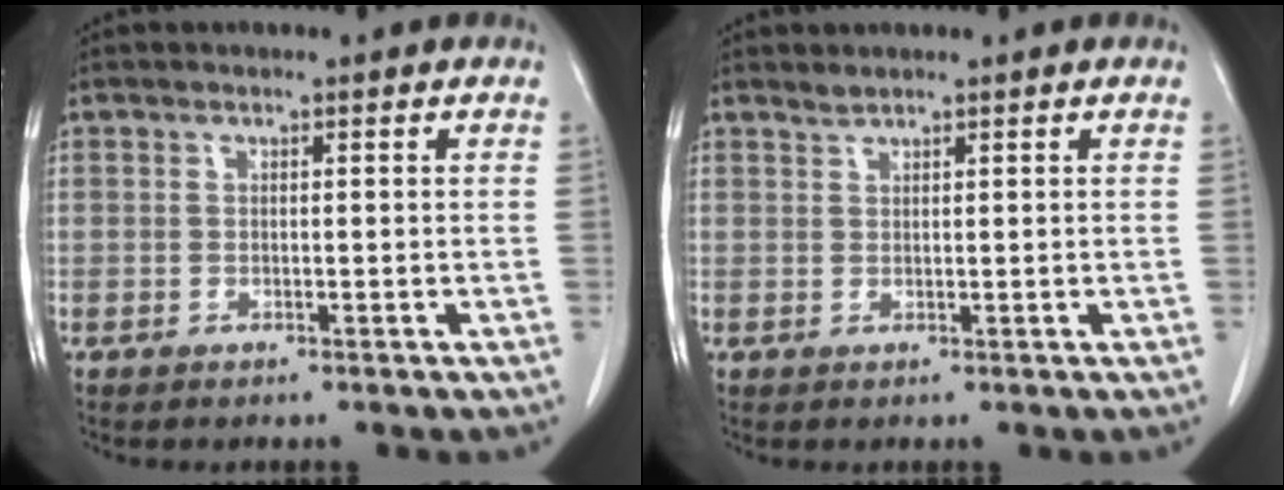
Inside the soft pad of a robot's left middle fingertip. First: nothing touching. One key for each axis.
{"total": 0.8, "fx": 0.8, "fy": -0.1, "fz": 0.0, "tx": -0.006, "ty": 0.000, "tz": 0.018}